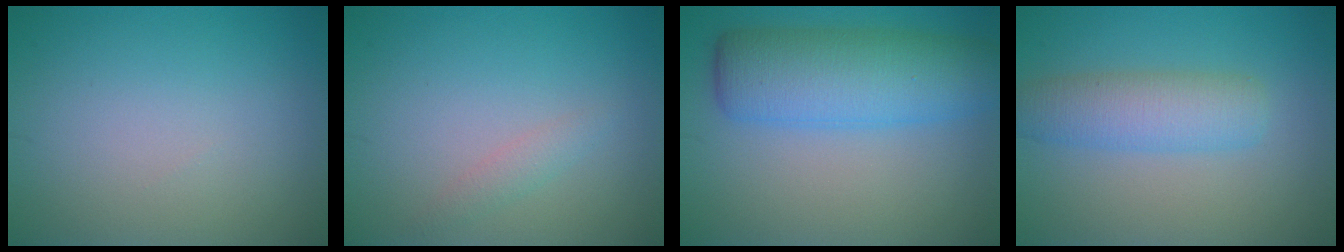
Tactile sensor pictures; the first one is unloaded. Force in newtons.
{"total": 1.2, "press": 1.2, "slide": 0.0}
{"total": 7.8, "press": 7.8, "slide": 0.1}
{"total": 4.2, "press": 4.2, "slide": 0.0}